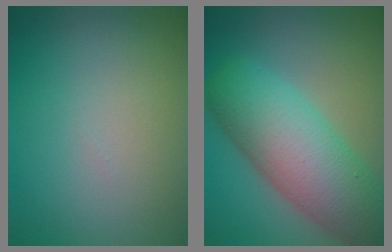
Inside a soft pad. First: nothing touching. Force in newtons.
{"total": 10.5, "press": 10.5, "slide": 0.4}